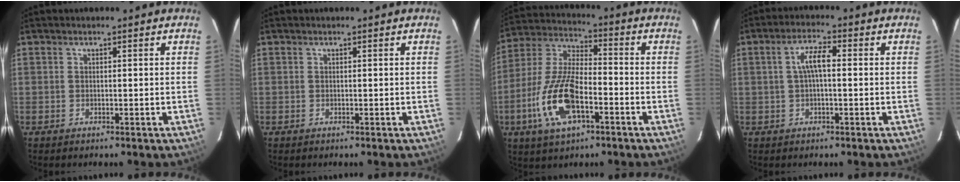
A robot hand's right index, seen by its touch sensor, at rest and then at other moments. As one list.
[{"total": 0.0}, {"total": 15.5, "force": [-5.9, 6.3, 12.8], "torque": [-0.281, -0.006, -0.111]}, {"total": 4.6, "force": [0.2, 1.3, 4.4], "torque": [-0.084, 0.012, 0.005]}]